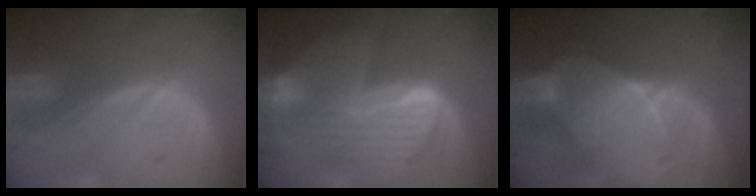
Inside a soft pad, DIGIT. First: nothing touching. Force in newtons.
{"total": 10.4, "press": 10.4, "slide": 1.0}
{"total": 7.5, "press": 6.9, "slide": 2.8}